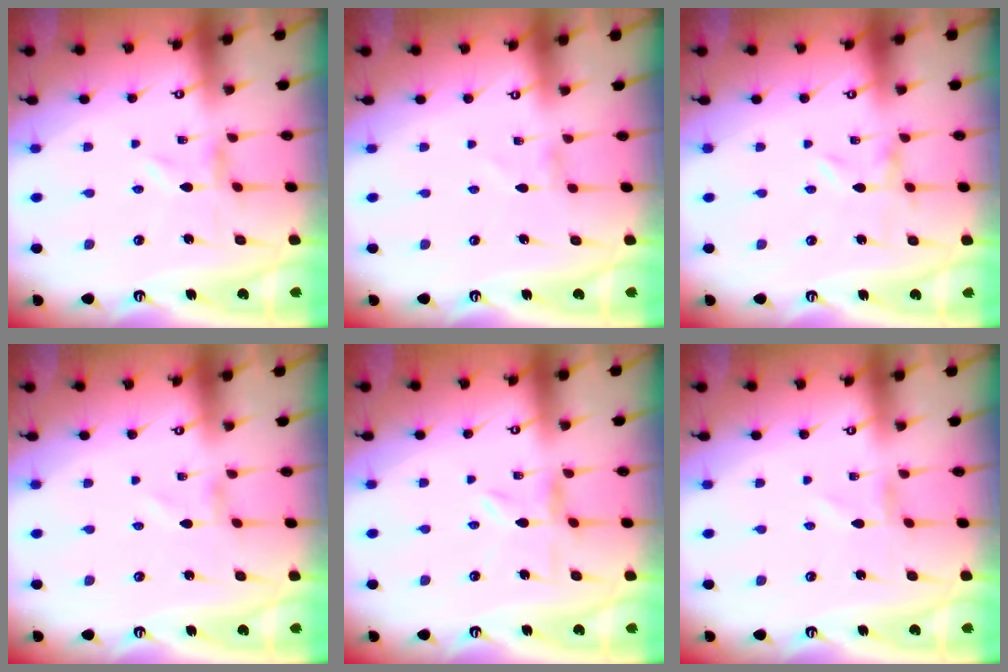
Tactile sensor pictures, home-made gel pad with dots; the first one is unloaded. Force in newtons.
{"total": 0.6, "press": 0.6, "slide": 0.1}
{"total": 0.0}
{"total": 1.3, "press": 1.3, "slide": 0.1}
{"total": 2.5, "press": 2.5, "slide": 0.3}
{"total": 0.7, "press": 0.7, "slide": 0.2}